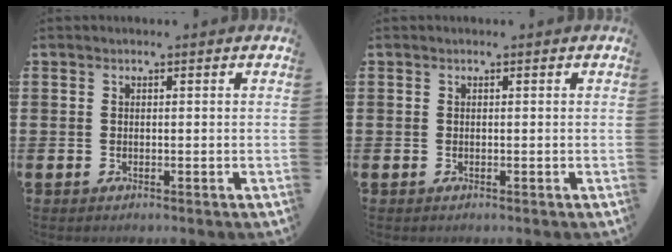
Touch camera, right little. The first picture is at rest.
{"total": 0.0}